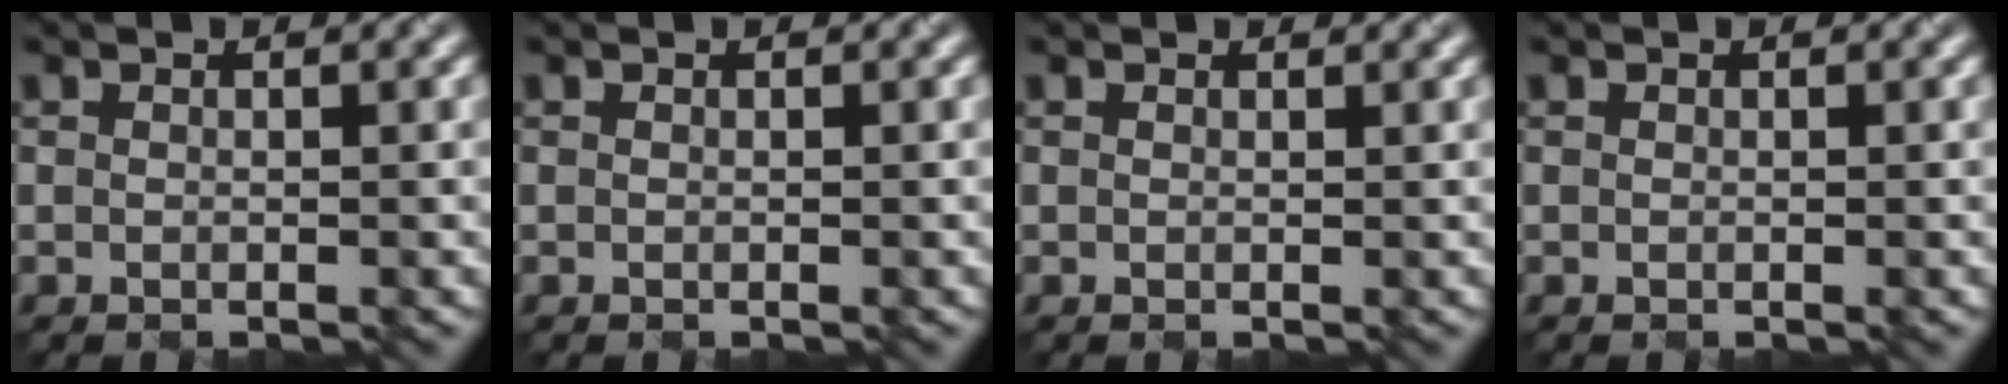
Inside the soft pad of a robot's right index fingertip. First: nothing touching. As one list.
[{"total": 0.0}, {"total": 1.4, "force": [1.3, 0.4, 0.4], "torque": [-0.001, 0.004, 0.011]}, {"total": 0.0}]